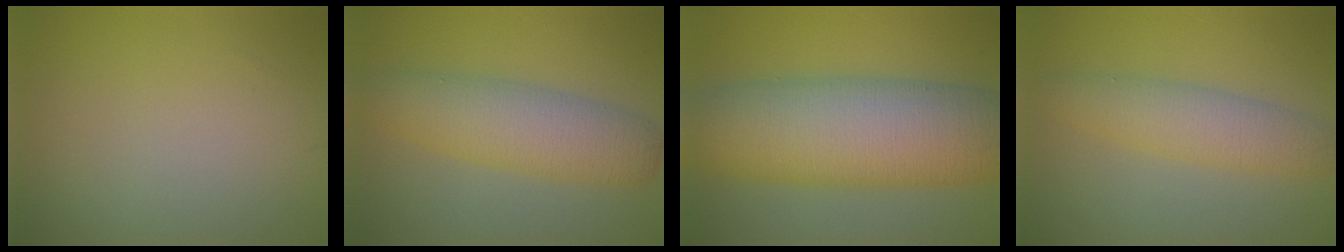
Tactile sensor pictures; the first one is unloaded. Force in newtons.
{"total": 5.8, "press": 5.8, "slide": 0.3}
{"total": 12.6, "press": 12.6, "slide": 0.3}
{"total": 4.0, "press": 4.0, "slide": 0.2}